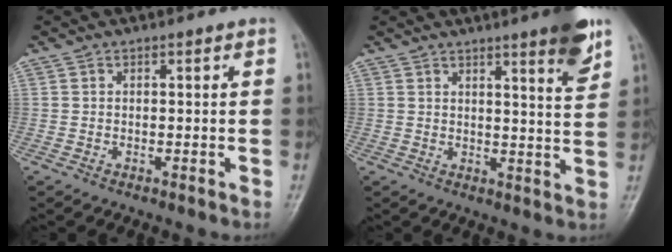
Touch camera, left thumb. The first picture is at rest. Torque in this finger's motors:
{"motor_torque": [1.26, 0.63, 0.68, -0.79, 0.02]}